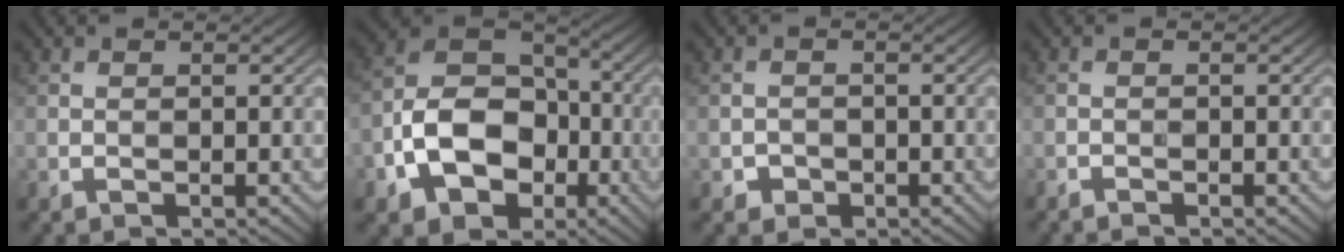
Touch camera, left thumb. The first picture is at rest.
{"total": 11.6, "force": [-3.9, 8.1, 7.2], "torque": [-0.148, -0.015, -0.083]}
{"total": 1.5, "force": [-0.9, 1.2, 0.3], "torque": [-0.001, -0.001, -0.019]}
{"total": 0.9, "force": [-0.9, 0.1, 0.2], "torque": [-0.002, -0.002, -0.018]}